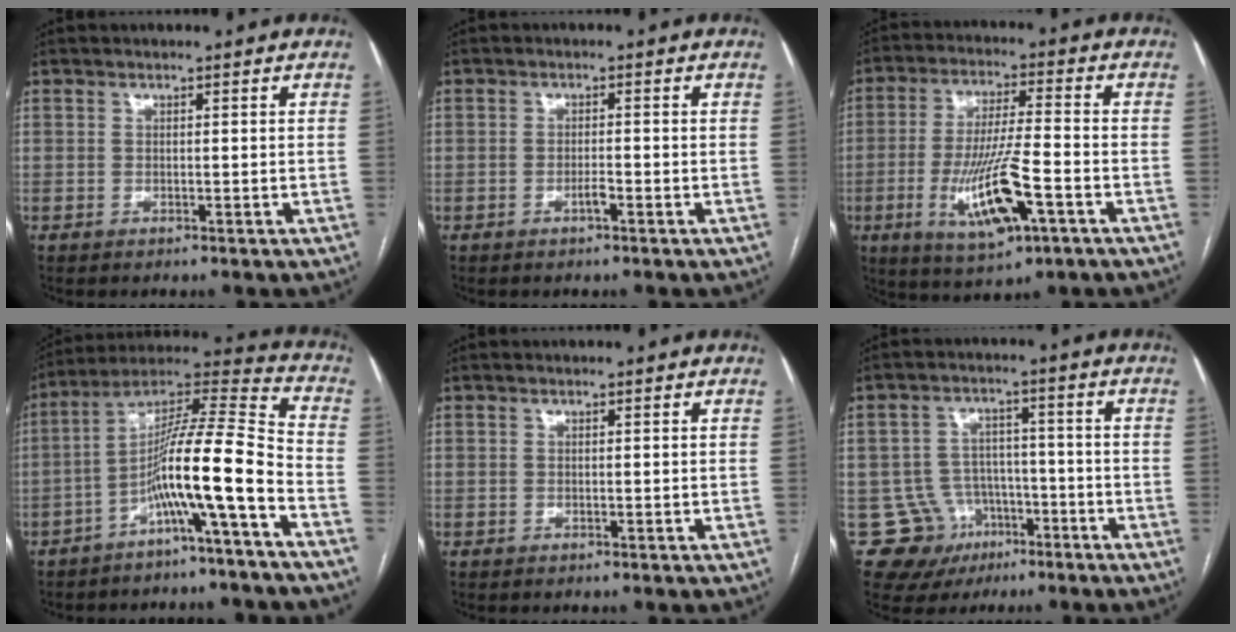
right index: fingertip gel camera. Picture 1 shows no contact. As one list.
[{"total": 1.5, "force": [-0.8, 0.1, 1.2], "torque": [-0.023, 0.000, -0.015]}, {"total": 12.8, "force": [-4.5, 2.0, 11.8], "torque": [-0.229, -0.015, -0.074]}, {"total": 13.5, "force": [-5.9, -0.6, 12.2], "torque": [-0.212, 0.019, -0.111]}, {"total": 0.0}, {"total": 9.8, "force": [-4.6, 8.6, 1.2], "torque": [-0.017, 0.030, -0.057]}]